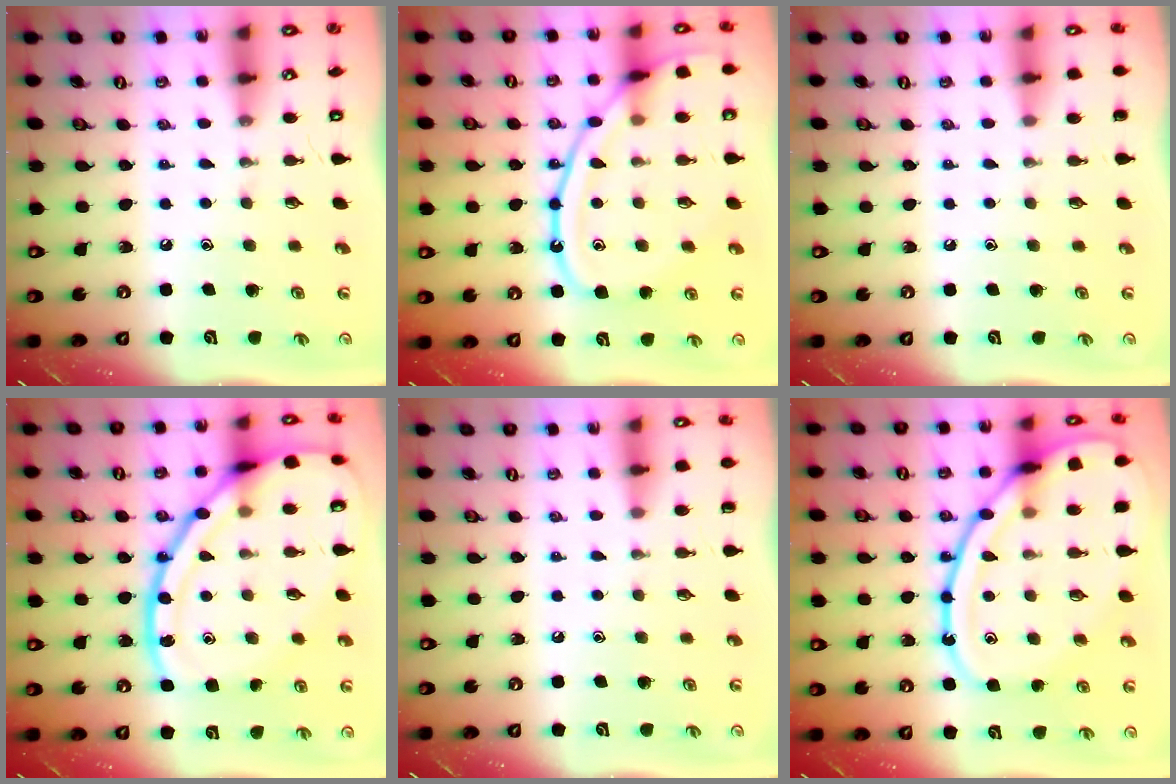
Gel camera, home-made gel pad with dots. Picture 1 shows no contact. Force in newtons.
{"total": 16.6, "press": 16.5, "slide": 1.4}
{"total": 0.0}
{"total": 22.5, "press": 22.4, "slide": 2.1}
{"total": 0.0}
{"total": 20.6, "press": 20.5, "slide": 2.0}